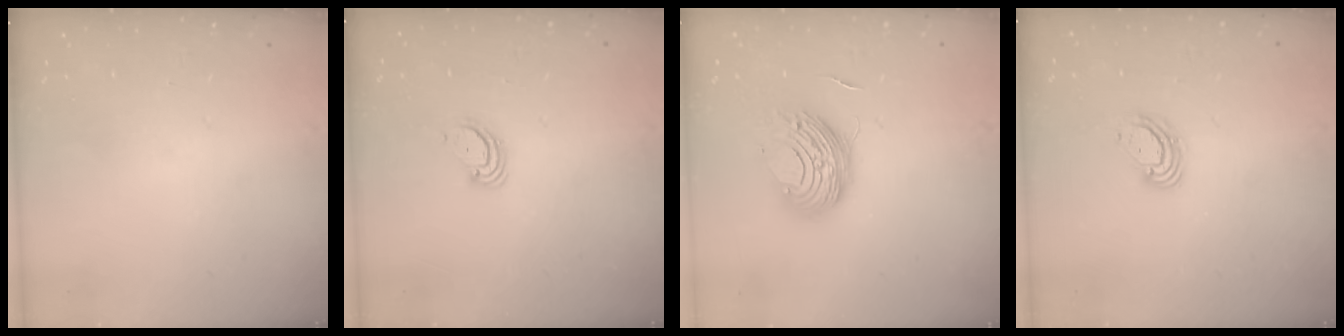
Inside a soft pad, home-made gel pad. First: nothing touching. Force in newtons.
{"total": 3.0, "press": 3.0, "slide": 0.2}
{"total": 11.4, "press": 11.3, "slide": 0.5}
{"total": 4.9, "press": 4.8, "slide": 0.6}